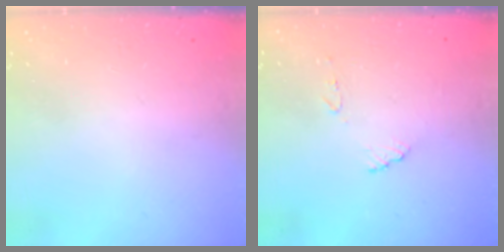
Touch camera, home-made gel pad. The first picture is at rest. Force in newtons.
{"total": 6.9, "press": 6.9, "slide": 0.4}